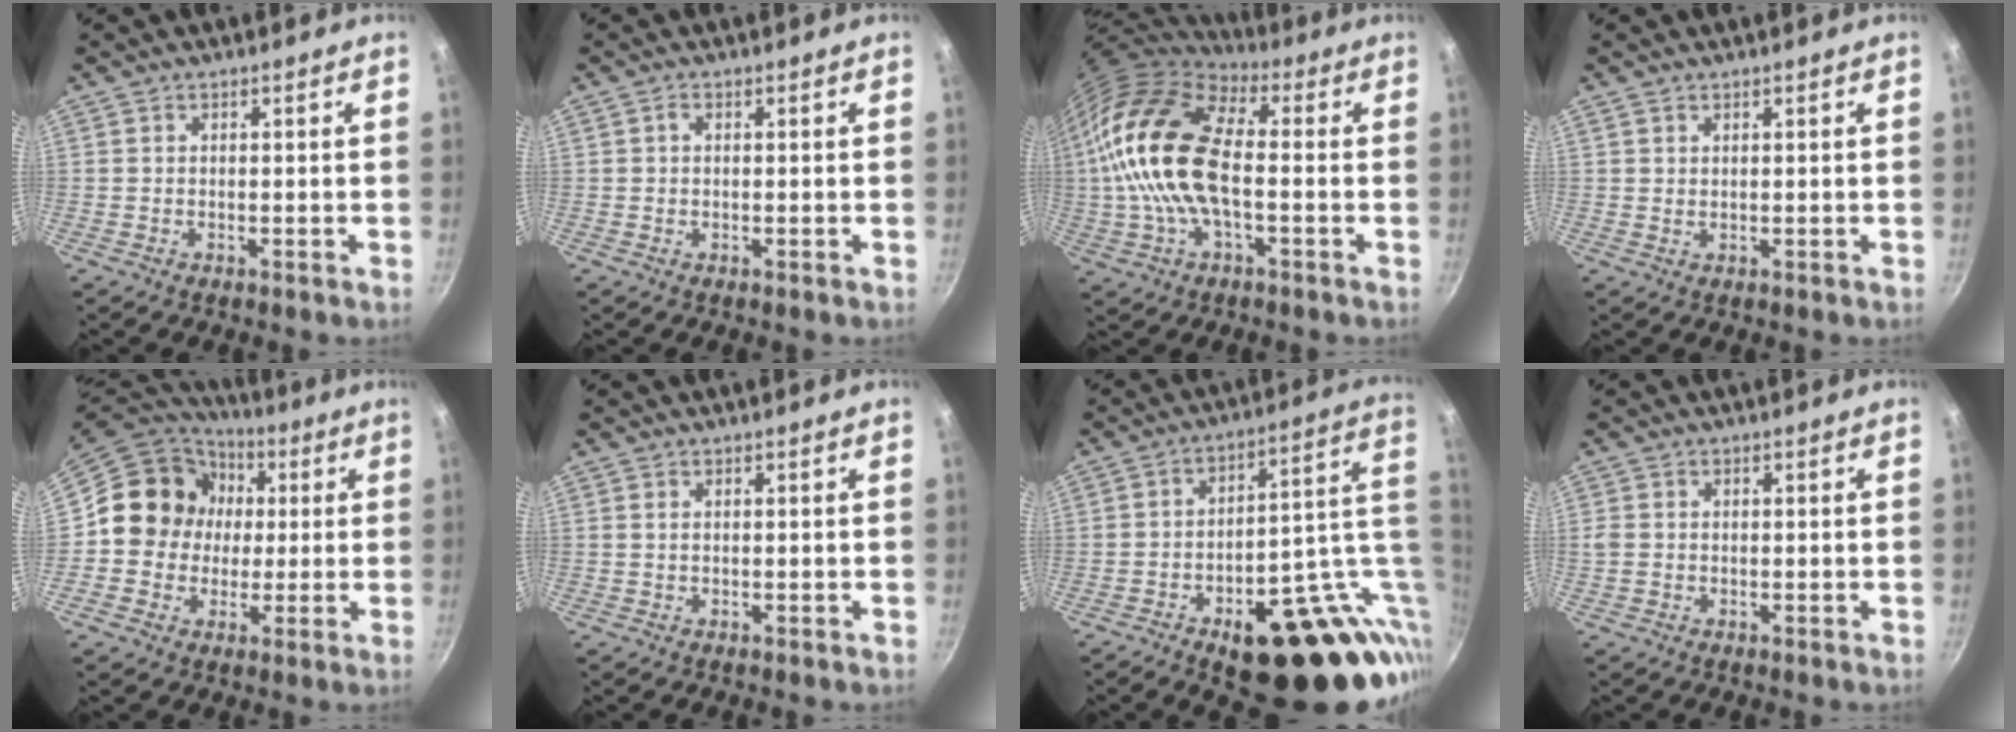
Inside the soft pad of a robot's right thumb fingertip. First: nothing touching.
{"total": 0.8, "force": [0.2, 0.5, 0.6], "torque": [-0.012, 0.005, 0.003]}
{"total": 19.3, "force": [-0.1, 9.8, 16.6], "torque": [-0.304, 0.023, -0.013]}
{"total": 0.8, "force": [0.6, 0.4, 0.3], "torque": [-0.002, -0.009, 0.009]}
{"total": 14.4, "force": [1.4, 13.2, 5.6], "torque": [-0.059, 0.021, 0.006]}
{"total": 0.6, "force": [0.2, 0.3, 0.5], "torque": [-0.009, 0.001, 0.002]}
{"total": 26.2, "force": [-4.9, 13.0, 22.2], "torque": [-0.235, 0.019, -0.050]}
{"total": 1.9, "force": [-0.1, 1.7, 1.0], "torque": [-0.019, 0.003, -0.002]}